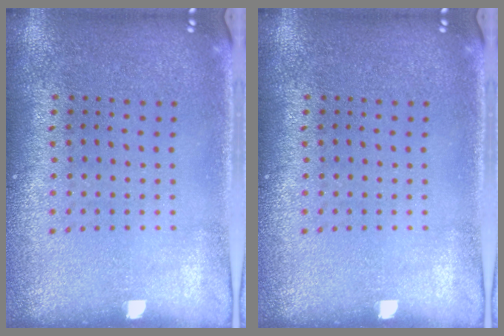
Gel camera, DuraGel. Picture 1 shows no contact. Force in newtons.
{"total": 0.0}